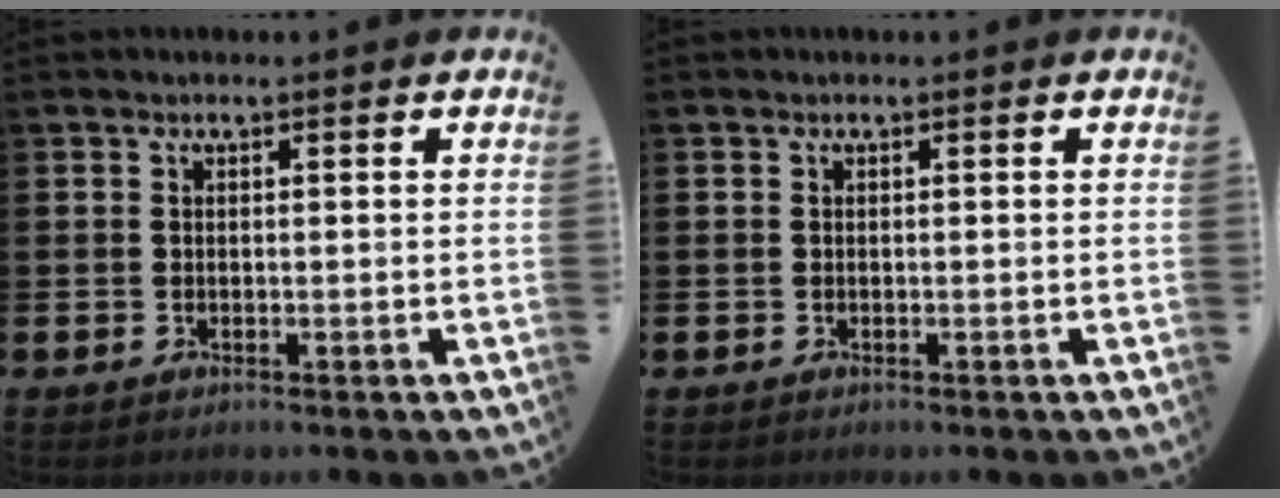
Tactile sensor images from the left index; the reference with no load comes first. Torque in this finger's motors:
{"motor_torque": [0.00, 0.00, 0.00, 0.00]}